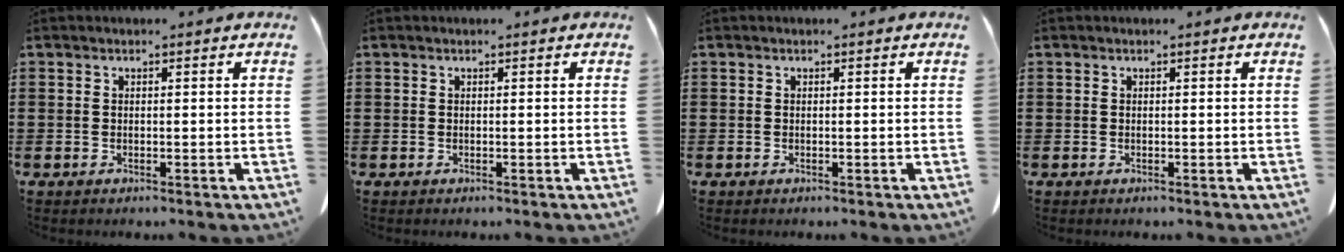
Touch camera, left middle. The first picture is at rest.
{"total": 0.0}
{"total": 0.0}
{"total": 0.0}